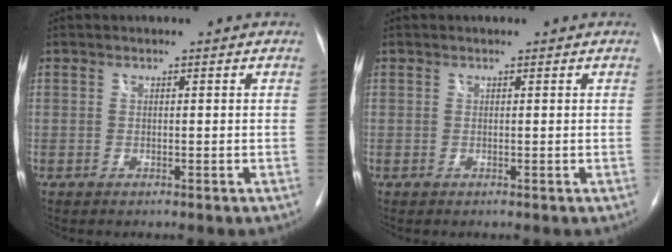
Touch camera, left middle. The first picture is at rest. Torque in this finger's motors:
{"motor_torque": [0.13, 0.05, -0.03, 0.00]}